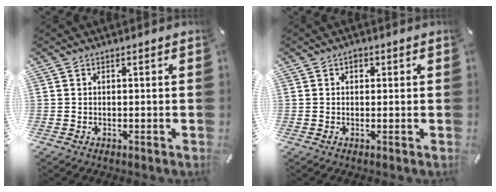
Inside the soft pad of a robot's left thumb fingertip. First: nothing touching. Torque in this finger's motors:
{"motor_torque": [0.05, 0.17, 0.02, -0.10, 0.02]}